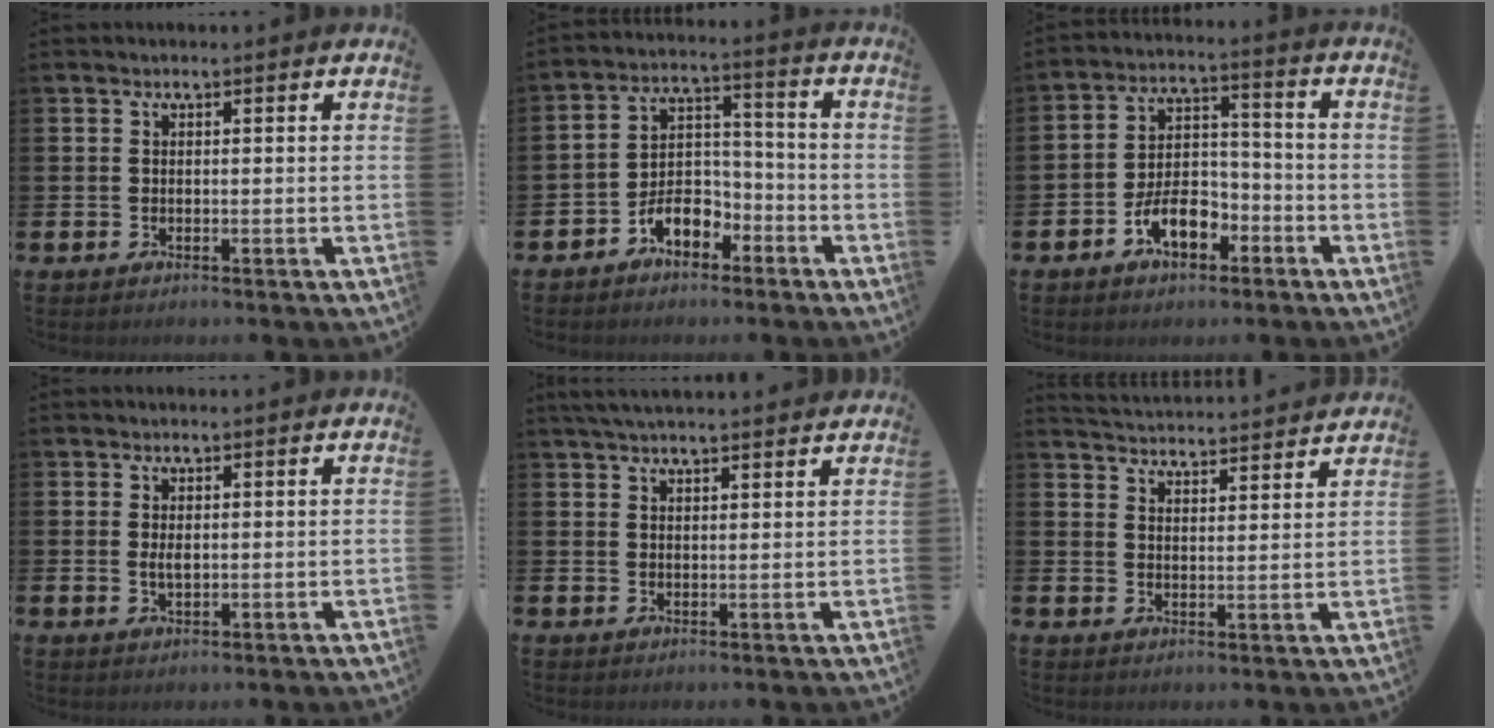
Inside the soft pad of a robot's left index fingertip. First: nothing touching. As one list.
[{"total": 6.1, "force": [-3.9, 3.7, 3.0], "torque": [-0.049, 0.014, -0.074]}, {"total": 7.5, "force": [-3.9, 4.4, 4.7], "torque": [-0.074, 0.016, -0.073]}, {"total": 1.5, "force": [0.3, 0.7, 1.3], "torque": [-0.010, -0.003, 0.000]}, {"total": 3.4, "force": [3.2, 0.2, 1.1], "torque": [-0.022, -0.008, 0.058]}, {"total": 4.4, "force": [4.4, 0.0, -0.1], "torque": [-0.005, -0.037, 0.076]}]